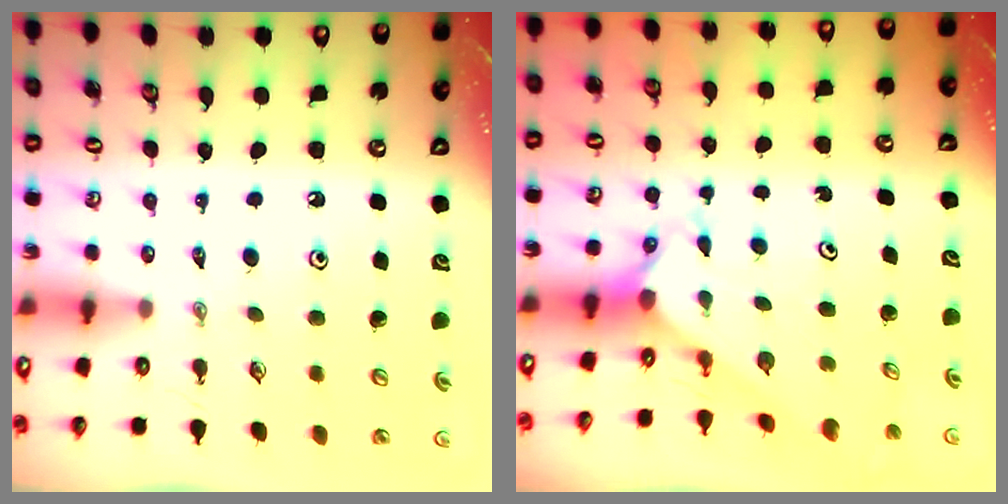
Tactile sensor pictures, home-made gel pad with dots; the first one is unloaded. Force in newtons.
{"total": 2.4, "press": 2.4, "slide": 0.3}